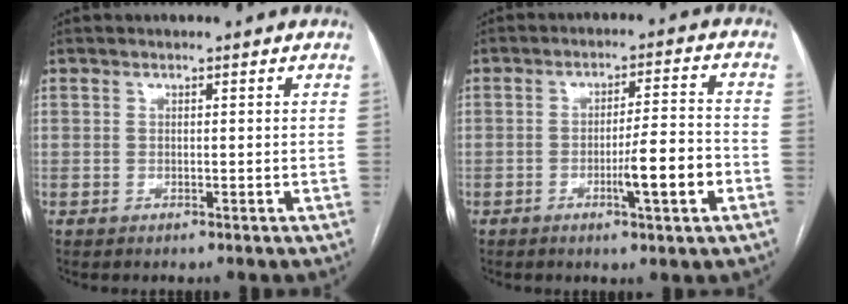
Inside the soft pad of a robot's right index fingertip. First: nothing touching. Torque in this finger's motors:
{"motor_torque": [1.15, -0.57, 0.72, 0.15]}